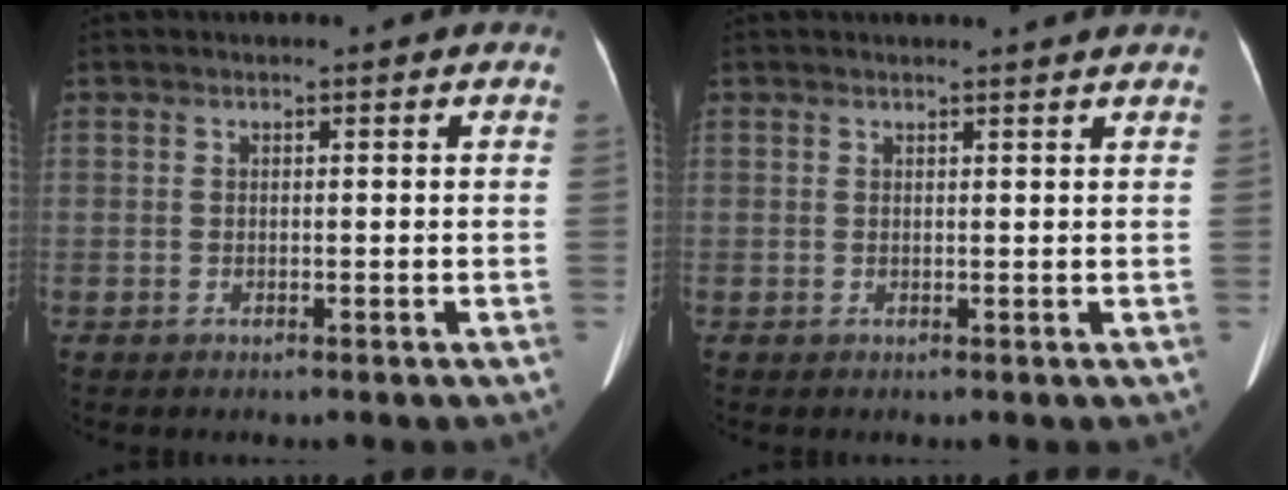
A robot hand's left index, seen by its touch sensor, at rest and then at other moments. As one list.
[{"total": 2.6, "force": [2.4, -0.5, 0.8], "torque": [-0.014, 0.002, 0.027]}]